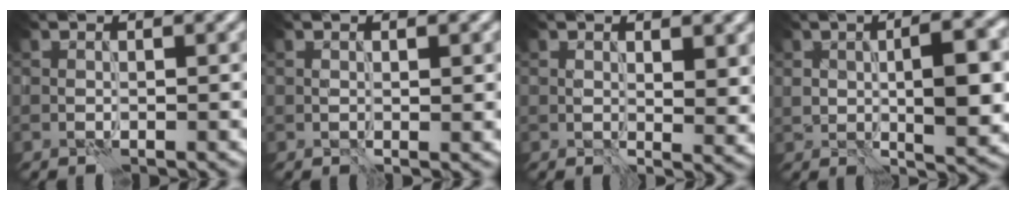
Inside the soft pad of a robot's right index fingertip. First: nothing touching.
{"total": 1.1, "force": [0.1, 0.4, 1.0], "torque": [-0.013, -0.001, 0.003]}
{"total": 3.2, "force": [0.9, 1.3, 2.8], "torque": [-0.041, -0.008, 0.017]}
{"total": 7.0, "force": [0.3, 2.7, 6.5], "torque": [-0.103, 0.001, 0.007]}